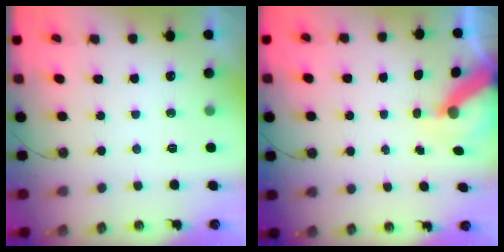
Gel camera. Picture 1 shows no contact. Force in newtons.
{"total": 8.0, "press": 7.9, "slide": 1.0}